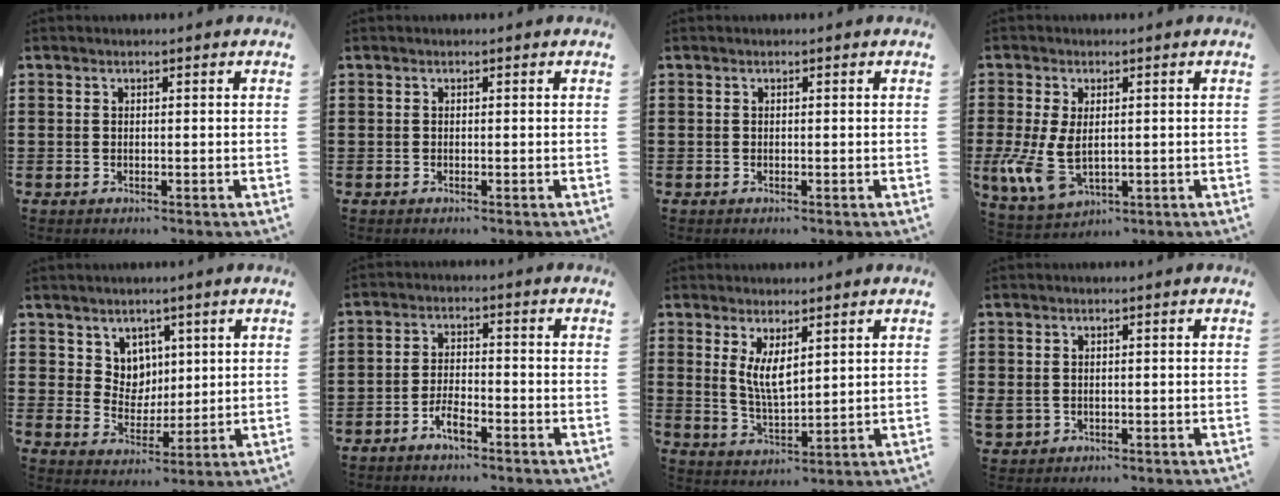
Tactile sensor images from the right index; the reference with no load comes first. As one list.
[{"total": 0.0}, {"total": 0.0}, {"total": 7.1, "force": [-0.7, 4.2, 5.7], "torque": [-0.146, -0.010, -0.014]}, {"total": 5.6, "force": [3.4, 4.4, 0.5], "torque": [-0.037, 0.002, 0.063]}, {"total": 3.4, "force": [-2.4, 1.1, 2.1], "torque": [-0.045, 0.004, -0.047]}, {"total": 5.0, "force": [2.1, 1.9, 4.2], "torque": [-0.086, 0.001, 0.039]}, {"total": 1.2, "force": [0.1, 1.2, 0.3], "torque": [-0.013, 0.005, 0.000]}]